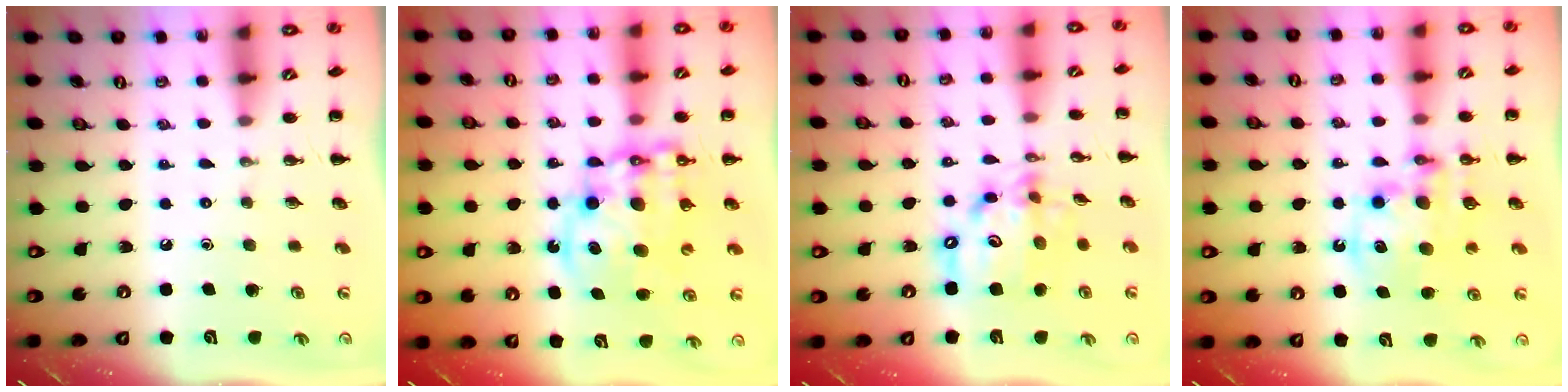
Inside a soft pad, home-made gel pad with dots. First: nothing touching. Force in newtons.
{"total": 13.0, "press": 12.6, "slide": 3.0}
{"total": 14.3, "press": 13.9, "slide": 3.4}
{"total": 12.1, "press": 11.7, "slide": 3.1}